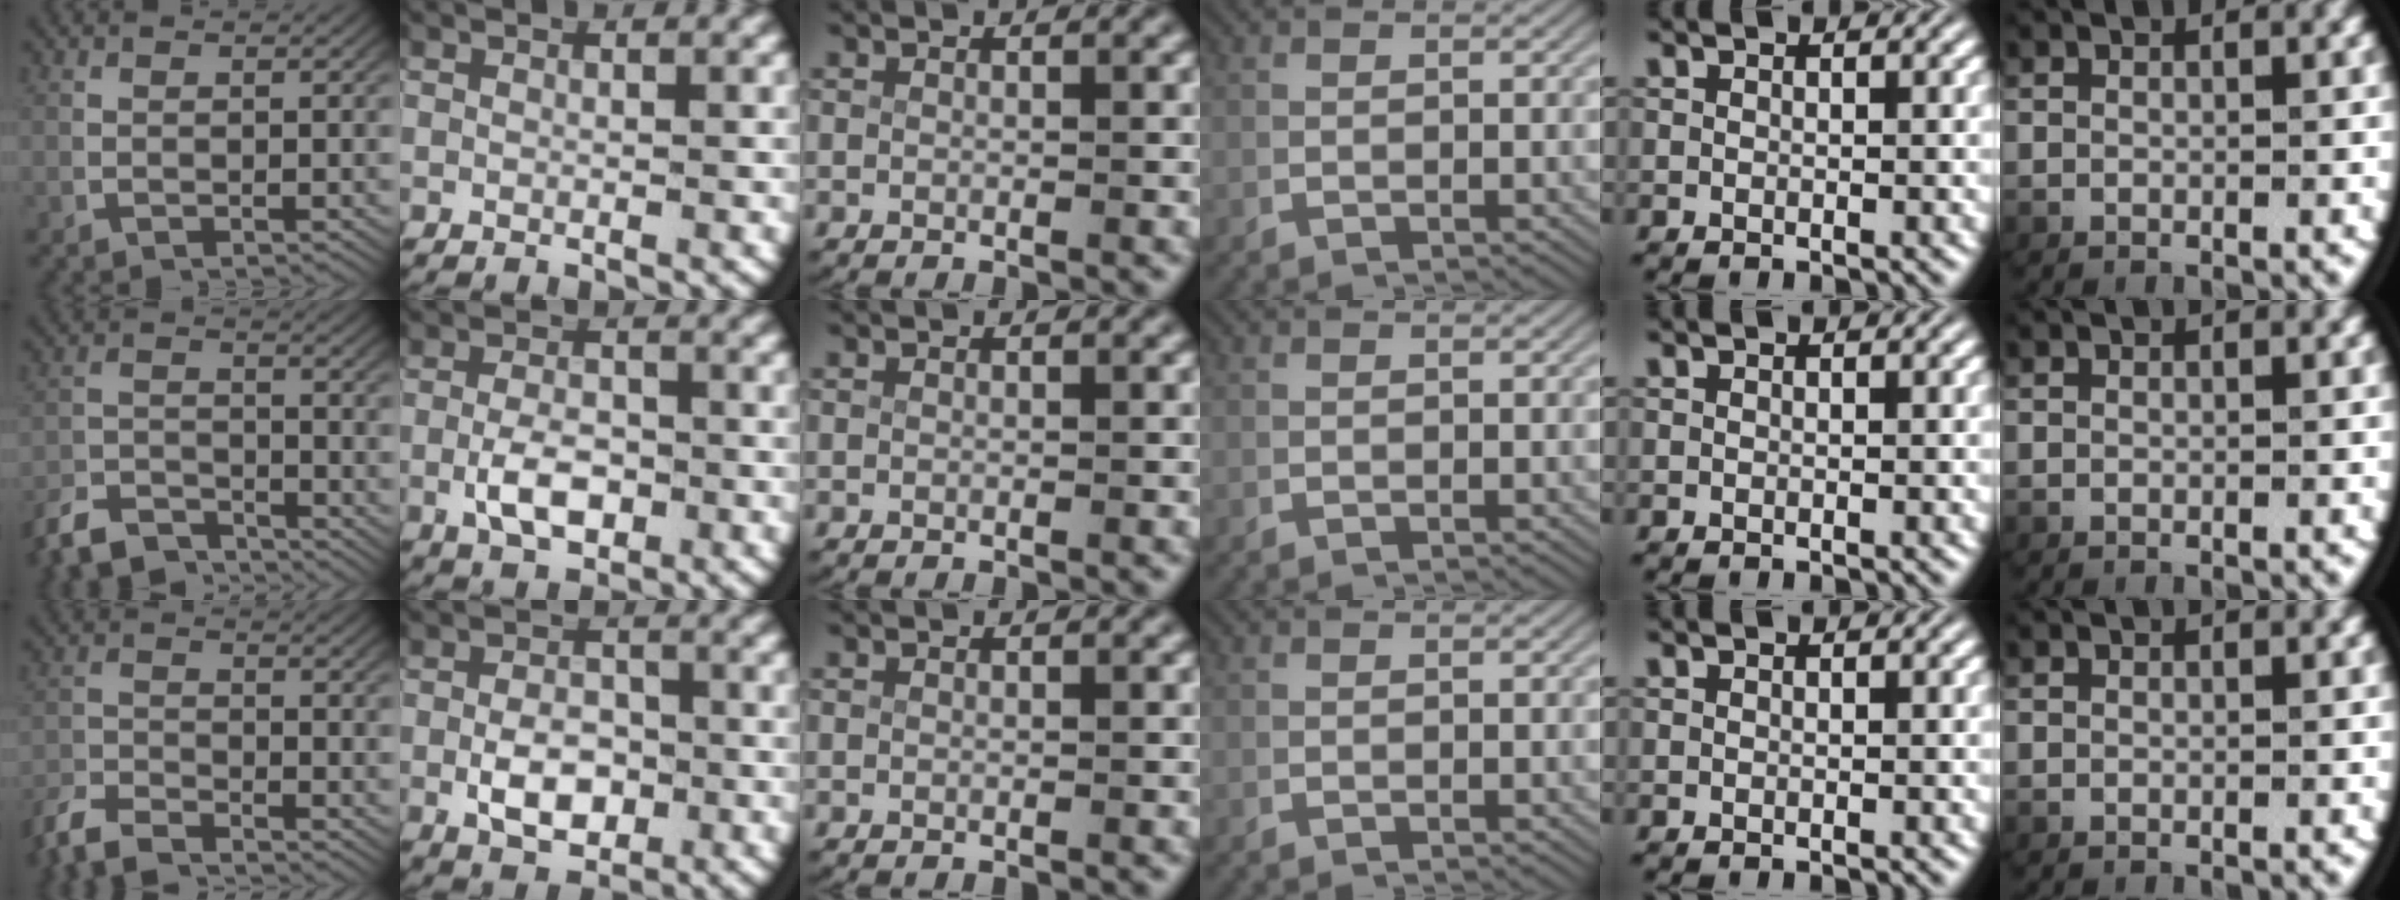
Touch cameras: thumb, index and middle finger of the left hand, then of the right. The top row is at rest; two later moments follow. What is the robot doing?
{"motion": "lift_and_place", "object": "card"}